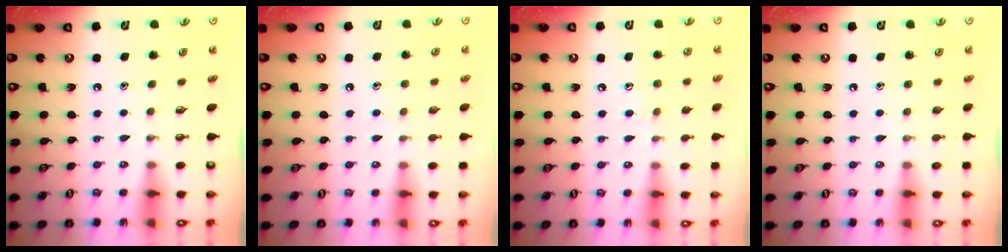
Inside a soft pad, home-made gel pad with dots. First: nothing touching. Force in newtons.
{"total": 4.0, "press": 4.0, "slide": 0.6}
{"total": 5.2, "press": 5.2, "slide": 0.4}
{"total": 0.0}